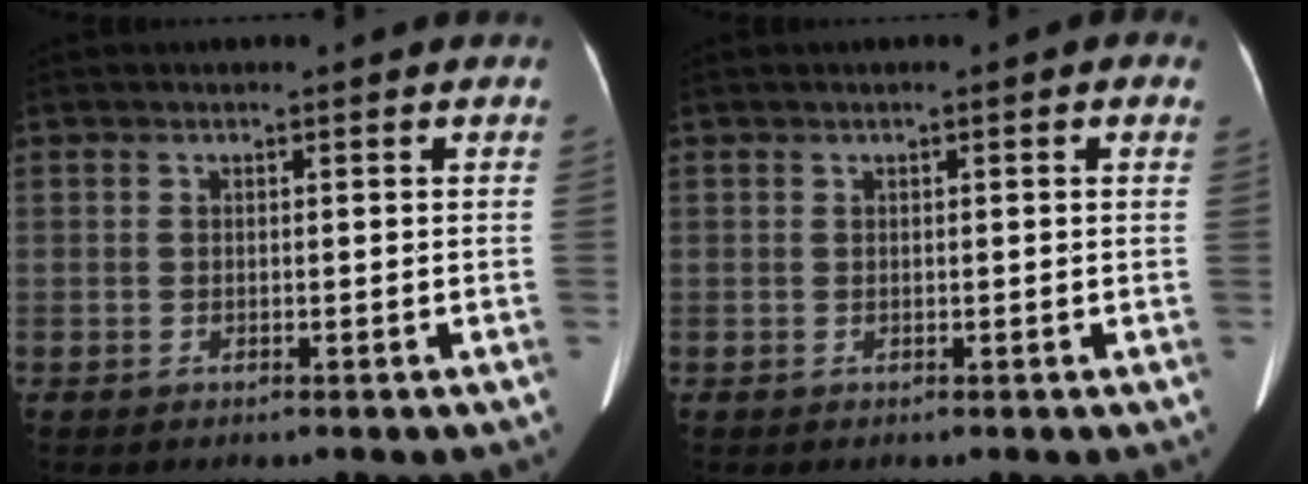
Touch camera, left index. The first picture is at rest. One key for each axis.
{"total": 1.1, "fx": 0.4, "fy": 0.3, "fz": 1.0, "tx": -0.013, "ty": 0.015, "tz": 0.005}